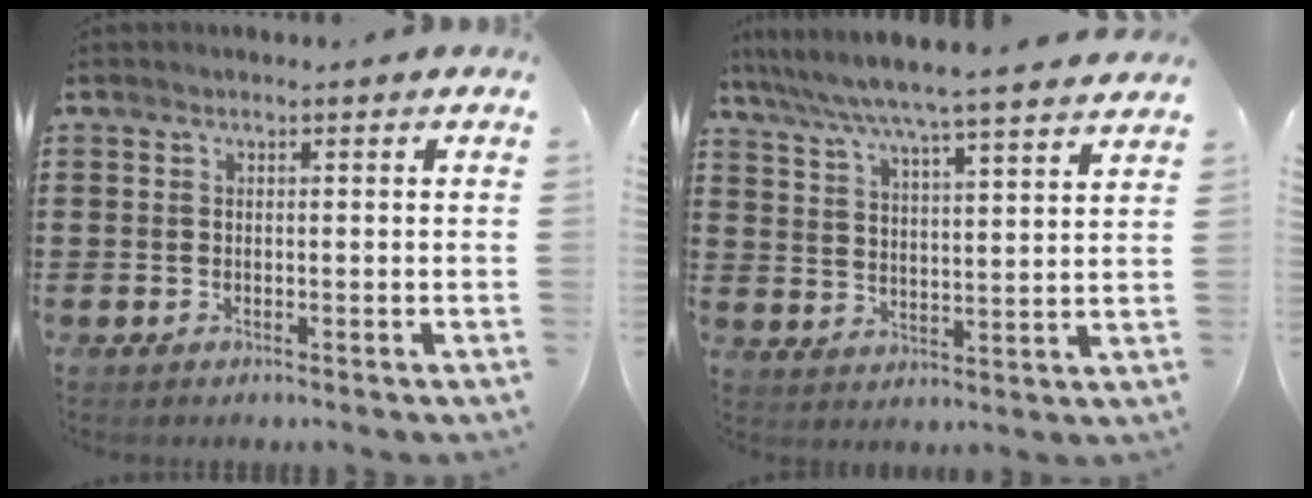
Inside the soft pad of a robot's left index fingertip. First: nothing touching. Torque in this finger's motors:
{"motor_torque": [2.14, 0.00, 0.21, 0.00]}